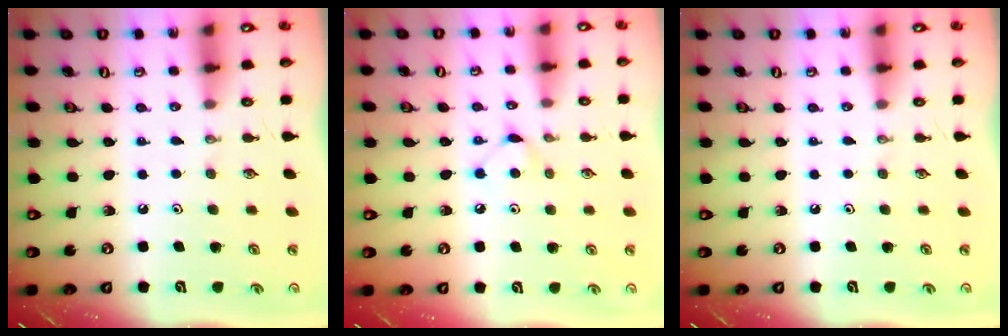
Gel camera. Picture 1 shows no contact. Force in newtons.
{"total": 4.8, "press": 4.8, "slide": 0.6}
{"total": 0.0}